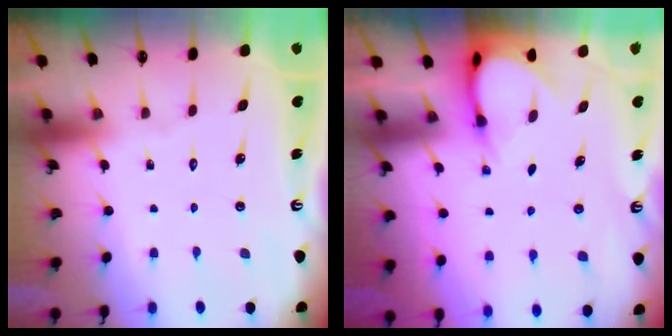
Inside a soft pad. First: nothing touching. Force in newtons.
{"total": 3.9, "press": 3.9, "slide": 0.3}